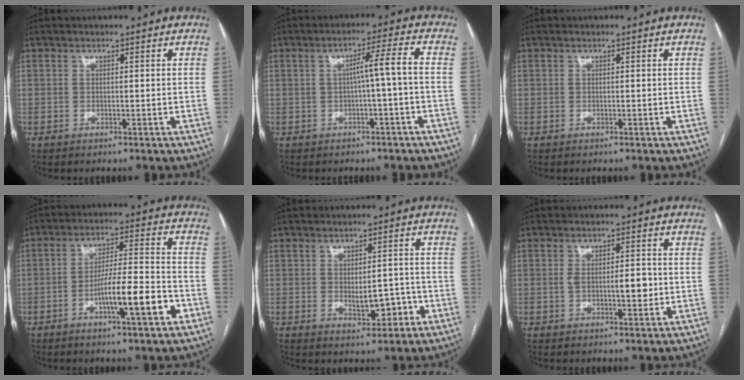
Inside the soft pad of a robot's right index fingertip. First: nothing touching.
{"total": 4.5, "force": [-0.7, -0.6, 4.4], "torque": [-0.068, 0.015, -0.009]}
{"total": 0.0}
{"total": 11.2, "force": [-4.6, 0.8, 10.2], "torque": [-0.164, 0.005, -0.073]}
{"total": 4.9, "force": [-1.4, 2.3, 4.0], "torque": [-0.053, 0.005, -0.011]}
{"total": 4.7, "force": [-0.4, 1.5, 4.4], "torque": [-0.074, 0.003, -0.002]}